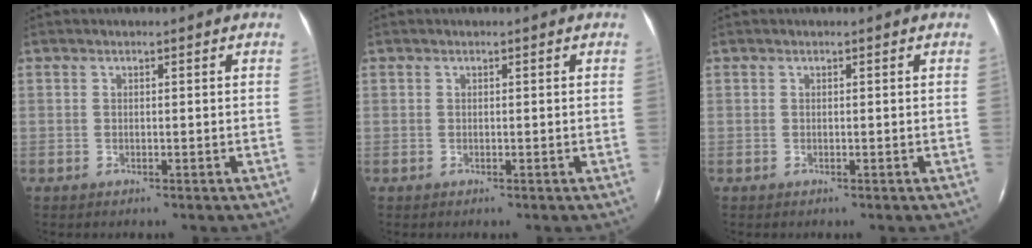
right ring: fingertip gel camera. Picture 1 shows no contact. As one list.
[{"total": 0.0}, {"total": 0.0}]